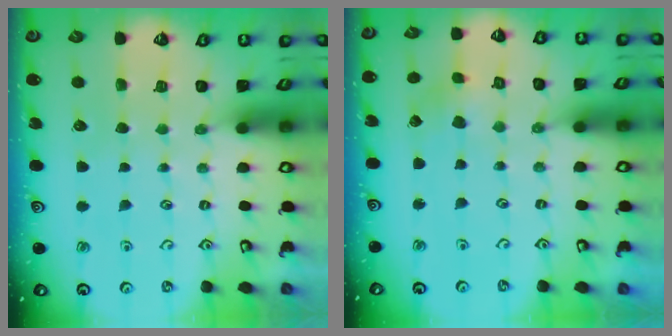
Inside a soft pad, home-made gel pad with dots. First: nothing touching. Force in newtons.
{"total": 1.5, "press": 1.5, "slide": 0.2}